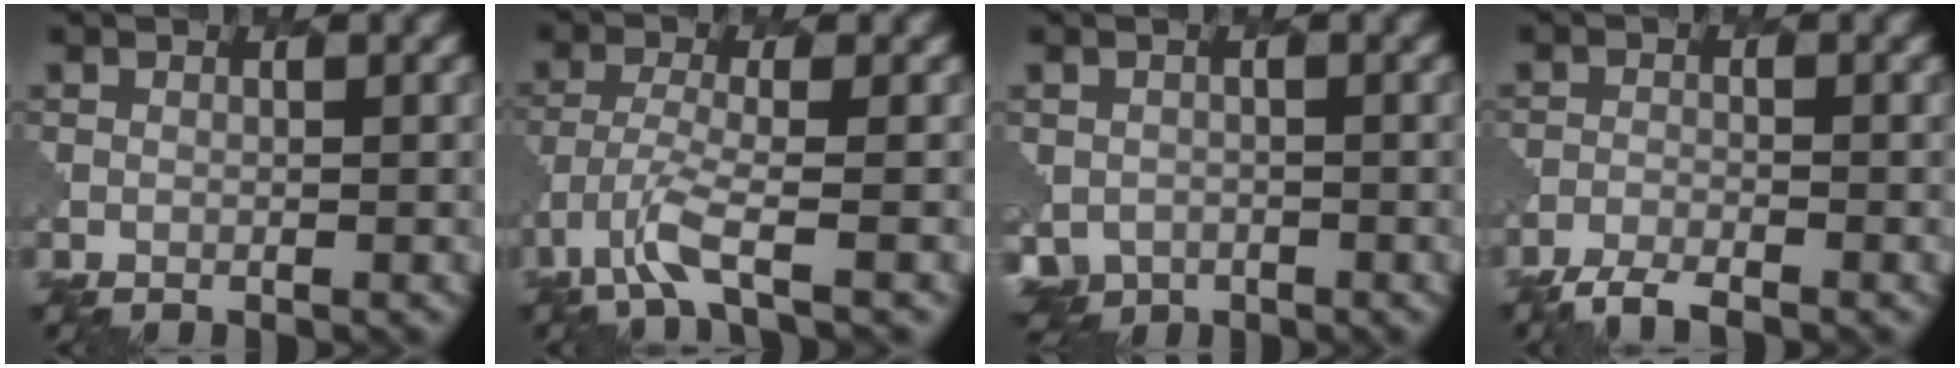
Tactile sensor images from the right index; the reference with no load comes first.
{"total": 3.5, "force": [-2.3, 0.5, 2.7], "torque": [-0.064, -0.010, -0.055]}
{"total": 2.5, "force": [-1.1, 2.1, 0.6], "torque": [-0.006, -0.015, -0.018]}
{"total": 2.9, "force": [-2.7, 0.4, 0.9], "torque": [-0.021, -0.009, -0.056]}